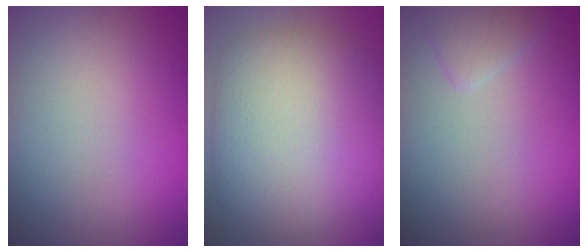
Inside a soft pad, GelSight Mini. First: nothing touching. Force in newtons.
{"total": 9.2, "press": 9.1, "slide": 0.4}
{"total": 1.6, "press": 1.6, "slide": 0.2}